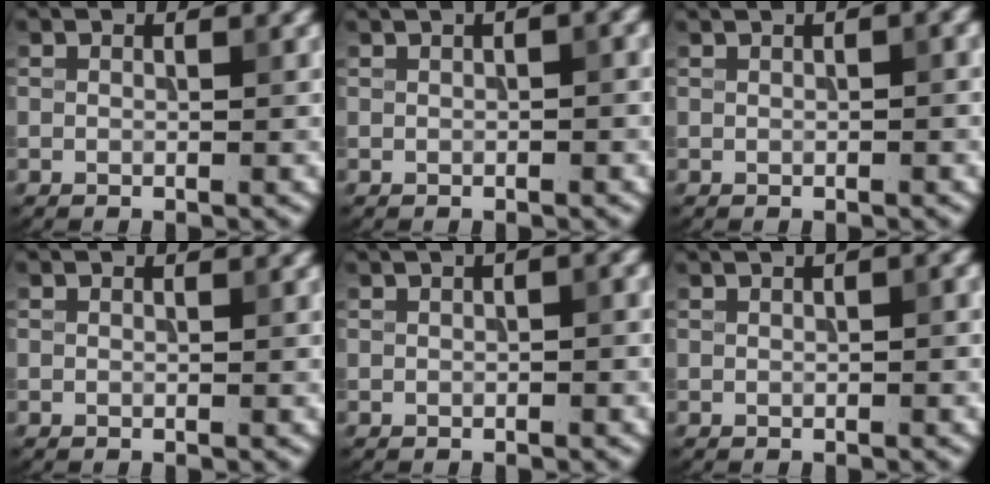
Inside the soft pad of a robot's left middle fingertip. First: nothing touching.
{"total": 3.9, "force": [1.9, 1.2, 3.2], "torque": [-0.039, 0.015, 0.019]}
{"total": 3.6, "force": [1.8, 1.2, 2.8], "torque": [-0.035, 0.014, 0.018]}
{"total": 0.0}
{"total": 3.0, "force": [1.2, 0.8, 2.6], "torque": [-0.032, 0.007, 0.011]}
{"total": 3.1, "force": [1.5, 0.9, 2.5], "torque": [-0.031, 0.011, 0.016]}